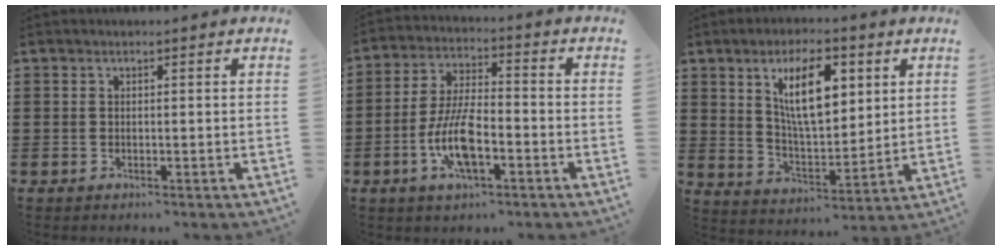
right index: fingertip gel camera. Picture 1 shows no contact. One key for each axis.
{"total": 9.8, "fx": -3.3, "fy": 3.5, "fz": 8.6, "tx": -0.195, "ty": -0.012, "tz": -0.065}
{"total": 10.9, "fx": 4.2, "fy": 4.6, "fz": 8.9, "tx": -0.160, "ty": 0.003, "tz": 0.070}